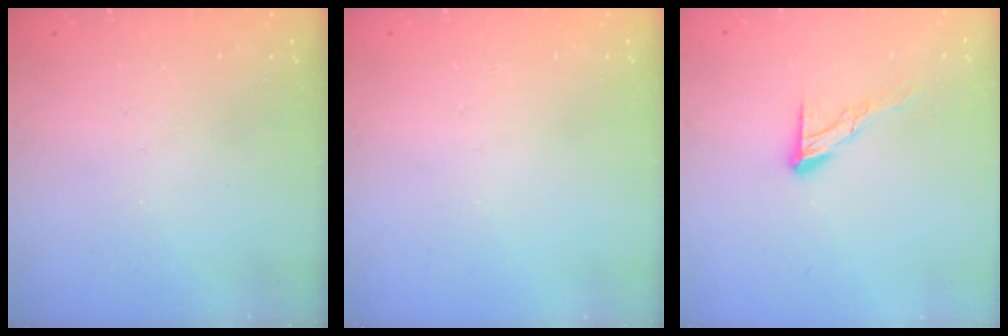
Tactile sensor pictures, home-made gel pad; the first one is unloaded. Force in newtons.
{"total": 0.0}
{"total": 8.7, "press": 8.7, "slide": 0.7}